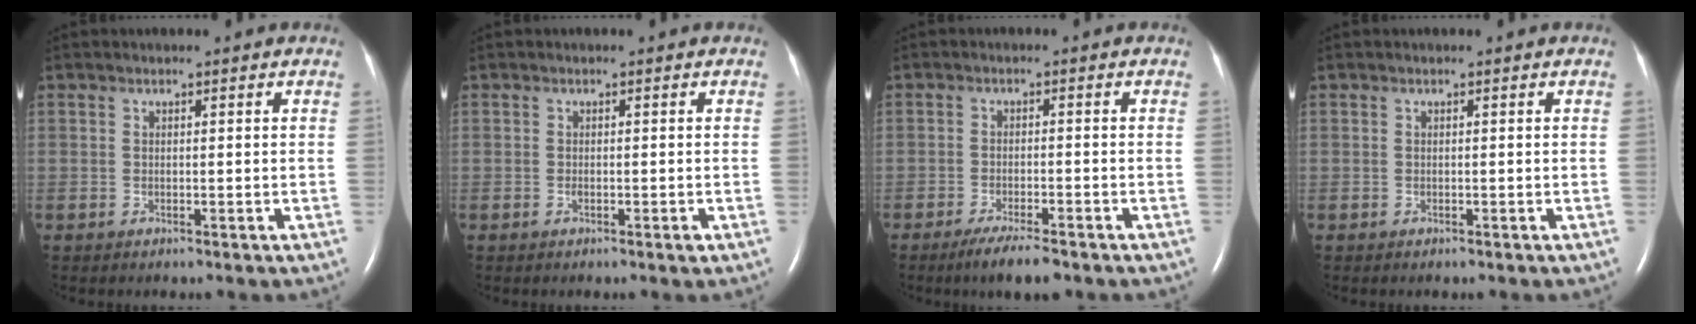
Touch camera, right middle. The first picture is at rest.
{"total": 1.1, "force": [-0.5, 0.2, 0.9], "torque": [-0.017, -0.001, -0.008]}
{"total": 5.5, "force": [-4.1, 0.8, 3.6], "torque": [-0.065, -0.012, -0.064]}
{"total": 0.0}